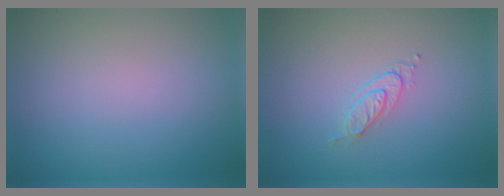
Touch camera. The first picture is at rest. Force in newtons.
{"total": 1.7, "press": 1.1, "slide": 1.3}